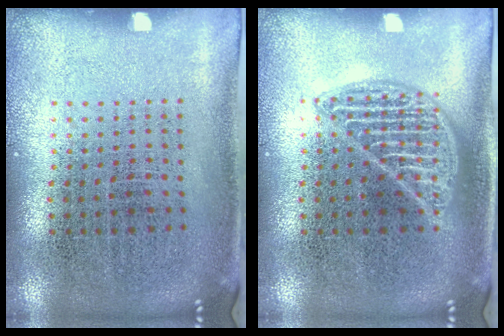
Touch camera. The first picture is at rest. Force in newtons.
{"total": 2.3, "press": 2.3, "slide": 0.3}